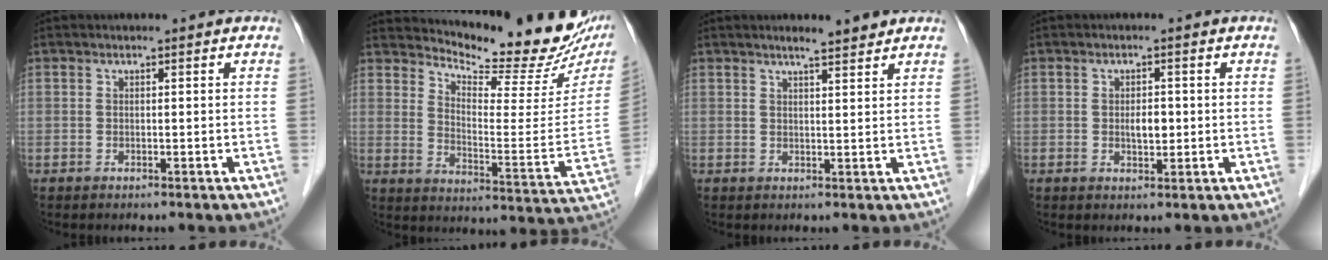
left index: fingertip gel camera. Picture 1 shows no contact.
{"total": 18.8, "force": [17.1, 3.6, 6.7], "torque": [-0.098, -0.071, 0.216]}
{"total": 3.7, "force": [3.1, 0.1, 1.9], "torque": [-0.034, 0.008, 0.050]}
{"total": 2.4, "force": [0.0, 1.2, 2.1], "torque": [-0.037, 0.001, 0.000]}